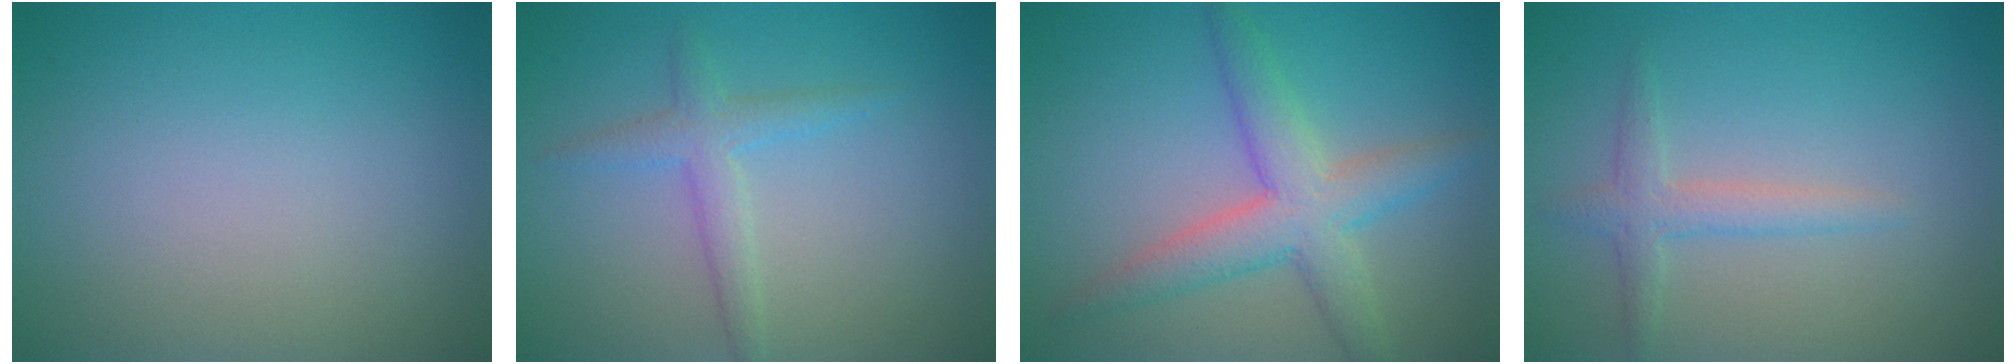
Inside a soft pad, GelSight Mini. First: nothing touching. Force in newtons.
{"total": 2.3, "press": 2.3, "slide": 0.1}
{"total": 5.0, "press": 5.0, "slide": 0.3}
{"total": 1.9, "press": 1.9, "slide": 0.0}